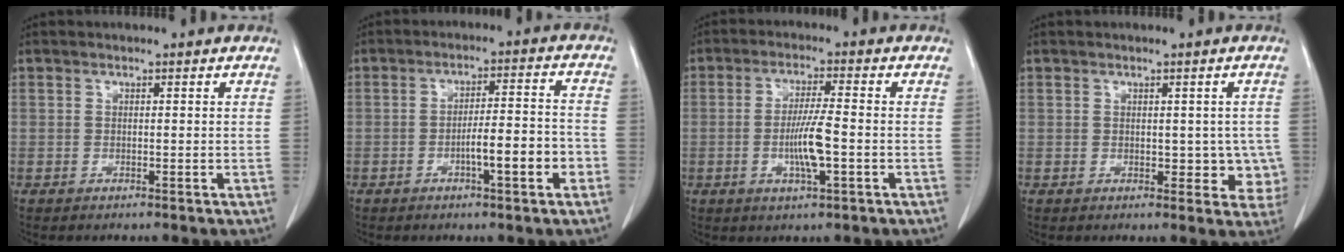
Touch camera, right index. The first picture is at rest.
{"total": 7.5, "force": [-2.9, 0.7, 6.9], "torque": [-0.107, 0.013, -0.044]}
{"total": 6.3, "force": [-1.4, 0.4, 6.1], "torque": [-0.119, -0.005, -0.027]}
{"total": 4.0, "force": [0.0, 2.8, 2.9], "torque": [-0.010, 0.007, 0.004]}